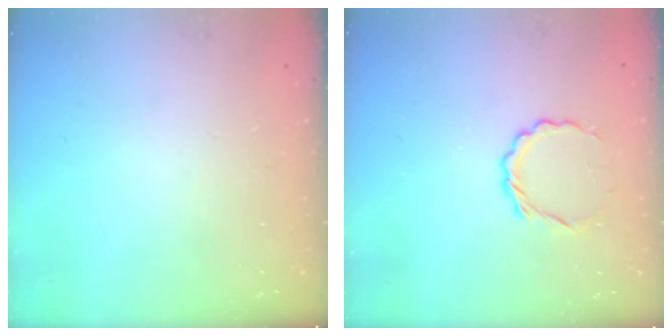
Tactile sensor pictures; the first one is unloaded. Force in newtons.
{"total": 4.2, "press": 4.0, "slide": 1.3}